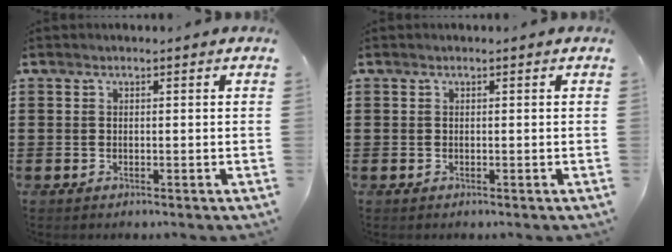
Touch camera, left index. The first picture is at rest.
{"total": 0.0}